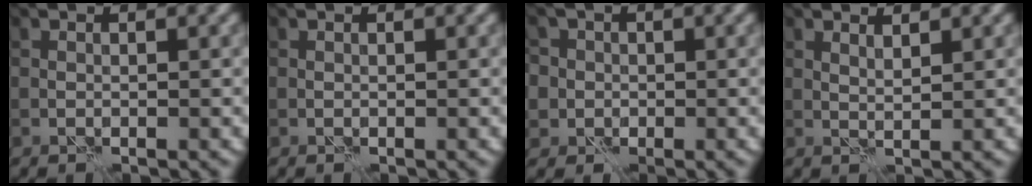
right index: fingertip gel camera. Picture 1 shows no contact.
{"total": 0.0}
{"total": 4.9, "force": [0.6, 4.6, 1.4], "torque": [-0.023, 0.028, -0.015]}
{"total": 1.2, "force": [0.9, 0.1, 0.8], "torque": [-0.016, -0.001, 0.014]}